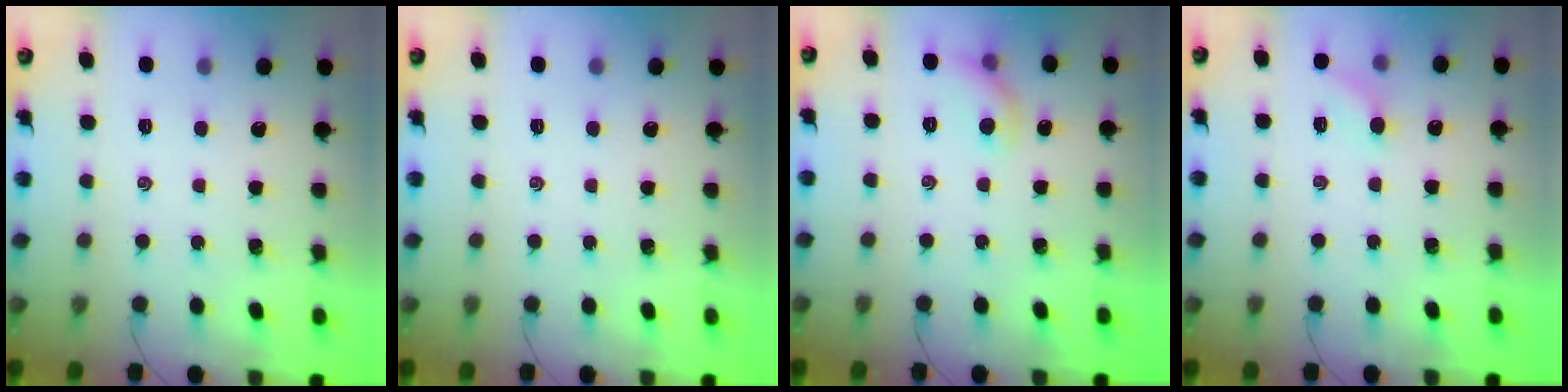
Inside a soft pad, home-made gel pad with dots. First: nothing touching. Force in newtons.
{"total": 0.0}
{"total": 6.3, "press": 6.2, "slide": 1.1}
{"total": 5.7, "press": 5.4, "slide": 1.8}